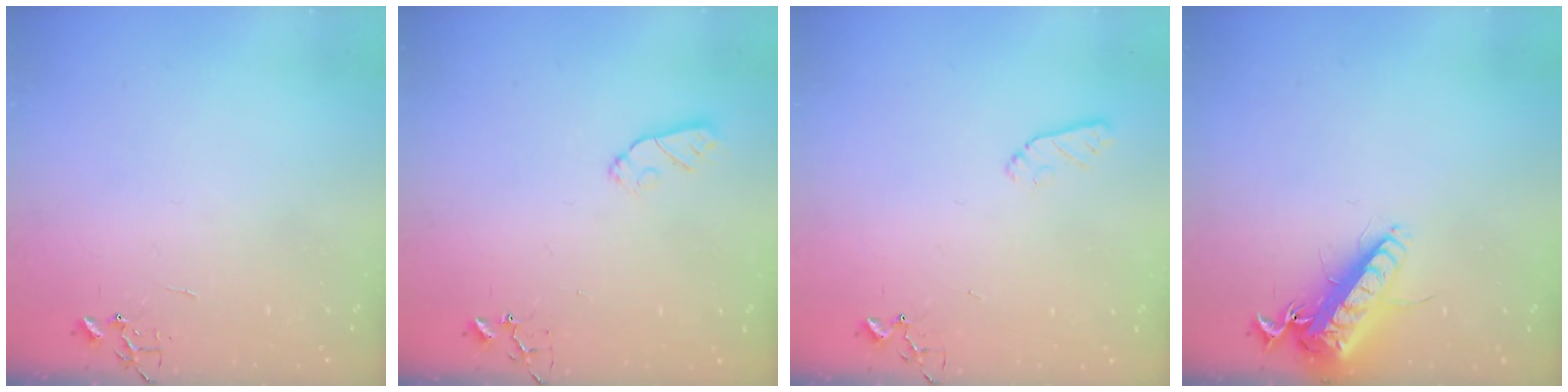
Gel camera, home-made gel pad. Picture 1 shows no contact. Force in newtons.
{"total": 6.6, "press": 6.6, "slide": 0.2}
{"total": 5.6, "press": 5.5, "slide": 1.0}
{"total": 15.8, "press": 15.5, "slide": 3.1}